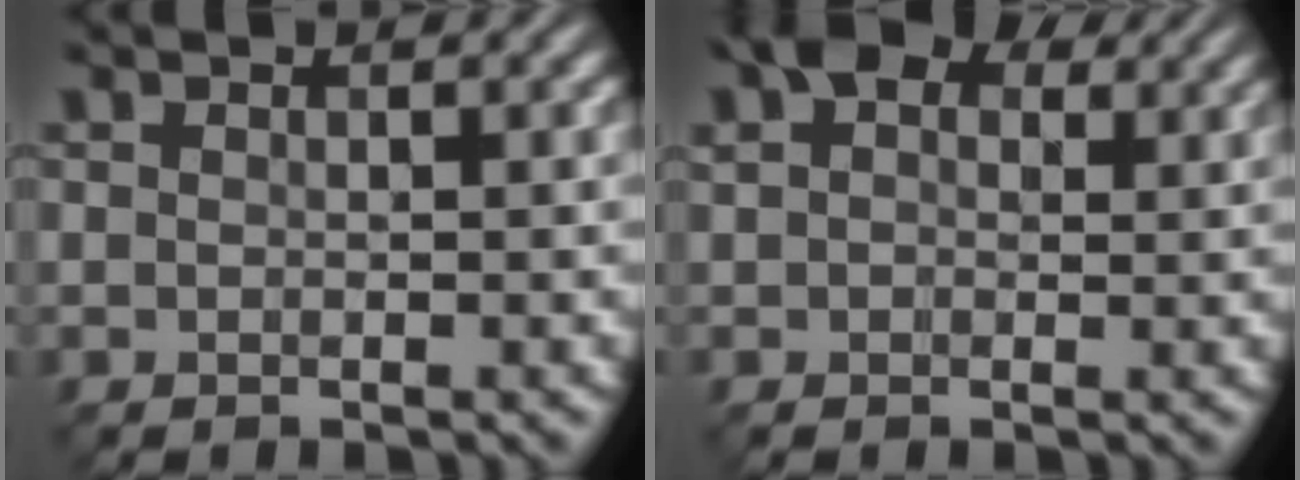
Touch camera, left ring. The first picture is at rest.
{"total": 4.8, "force": [2.7, 2.9, 2.6], "torque": [-0.043, 0.009, 0.033]}